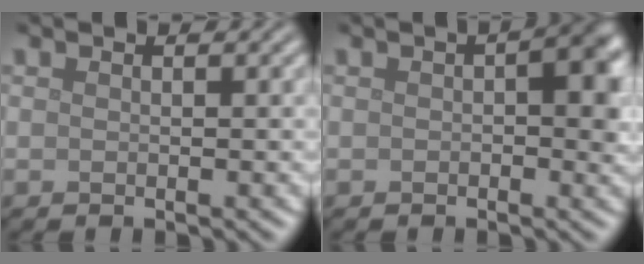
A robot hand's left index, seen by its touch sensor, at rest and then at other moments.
{"total": 3.8, "force": [0.5, 1.7, 3.3], "torque": [-0.035, 0.007, 0.001]}